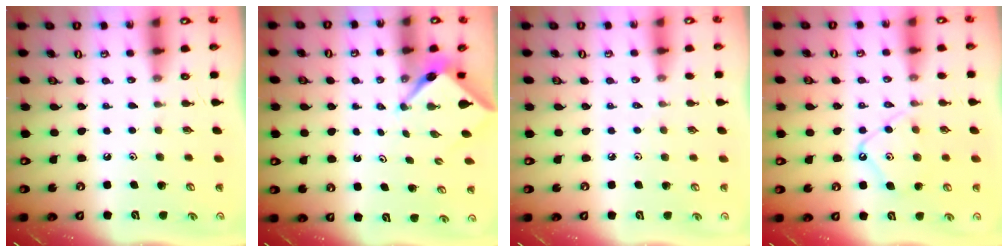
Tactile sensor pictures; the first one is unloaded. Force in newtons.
{"total": 3.1, "press": 3.1, "slide": 0.3}
{"total": 2.1, "press": 2.1, "slide": 0.4}
{"total": 11.2, "press": 11.1, "slide": 1.1}